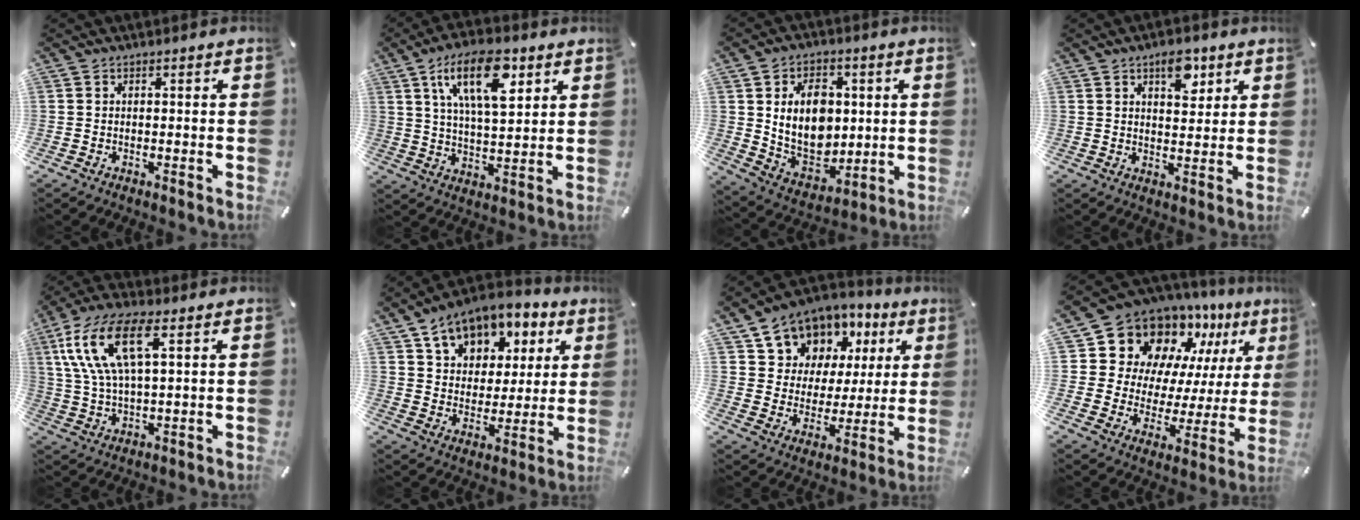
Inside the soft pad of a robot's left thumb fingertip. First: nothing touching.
{"total": 15.2, "force": [7.5, 6.7, 11.3], "torque": [-0.200, -0.013, 0.127]}
{"total": 13.7, "force": [2.4, 10.7, 8.2], "torque": [-0.150, -0.010, 0.046]}
{"total": 7.1, "force": [4.0, 4.0, 4.4], "torque": [-0.041, -0.017, 0.061]}
{"total": 14.9, "force": [6.1, 5.9, 12.2], "torque": [-0.276, -0.002, 0.105]}
{"total": 12.0, "force": [7.8, 8.1, 3.9], "torque": [-0.071, -0.046, 0.146]}
{"total": 11.3, "force": [6.7, 8.9, 2.0], "torque": [-0.052, -0.051, 0.129]}
{"total": 14.1, "force": [10.0, 9.3, 3.5], "torque": [-0.071, -0.096, 0.180]}